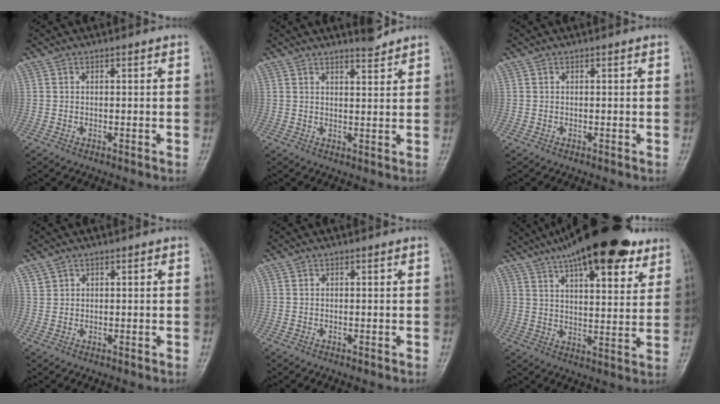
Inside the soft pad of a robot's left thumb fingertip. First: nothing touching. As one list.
[{"total": 3.6, "force": [3.2, 0.7, 1.5], "torque": [-0.014, -0.027, 0.048]}, {"total": 0.0}, {"total": 1.8, "force": [1.1, 1.3, 0.6], "torque": [0.003, -0.001, 0.019]}, {"total": 0.0}, {"total": 23.2, "force": [15.6, 7.8, 15.3], "torque": [-0.213, -0.021, 0.231]}]